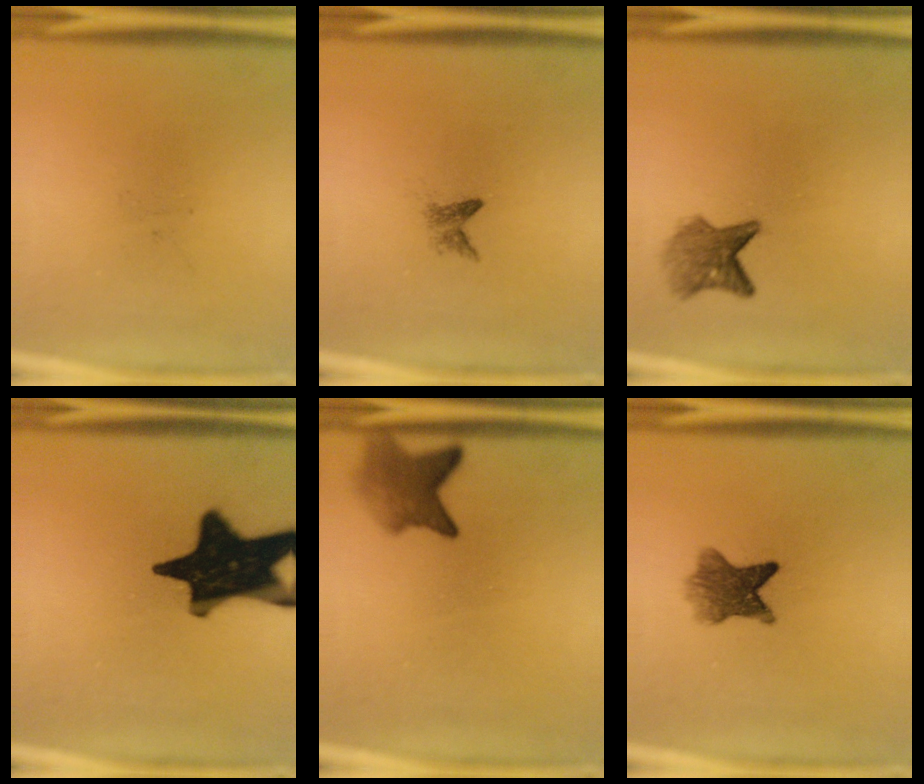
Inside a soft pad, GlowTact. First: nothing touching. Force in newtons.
{"total": 1.4}
{"total": 4.2}
{"total": 19.9}
{"total": 5.0}
{"total": 5.9}